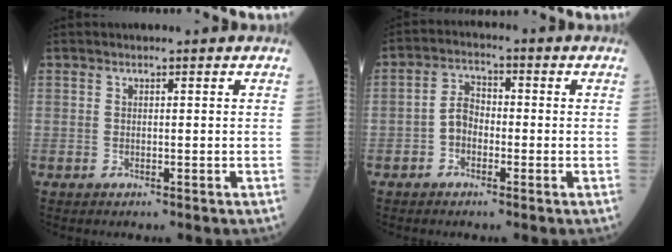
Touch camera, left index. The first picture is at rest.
{"total": 3.8, "force": [-1.2, 2.6, 2.6], "torque": [-0.051, 0.012, -0.031]}